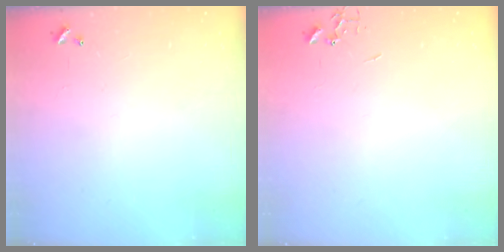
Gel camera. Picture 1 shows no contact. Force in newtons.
{"total": 0.0}